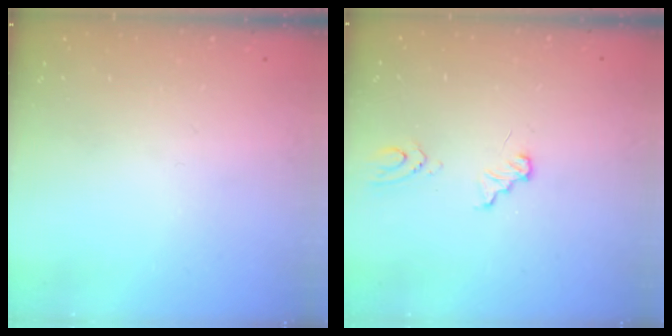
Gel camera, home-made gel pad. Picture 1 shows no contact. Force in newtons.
{"total": 4.6, "press": 4.6, "slide": 0.3}